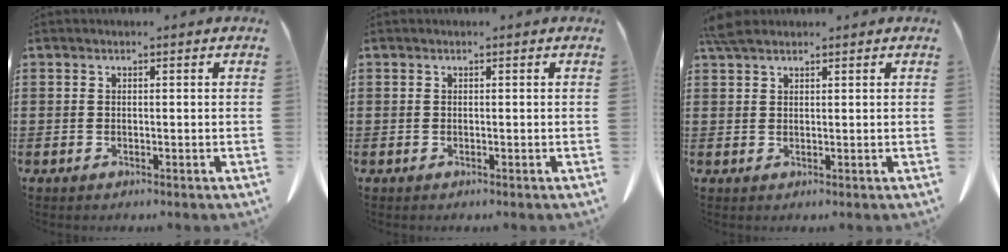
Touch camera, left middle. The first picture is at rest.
{"total": 0.0}
{"total": 2.6, "force": [2.1, 0.9, 1.2], "torque": [-0.030, 0.004, 0.040]}